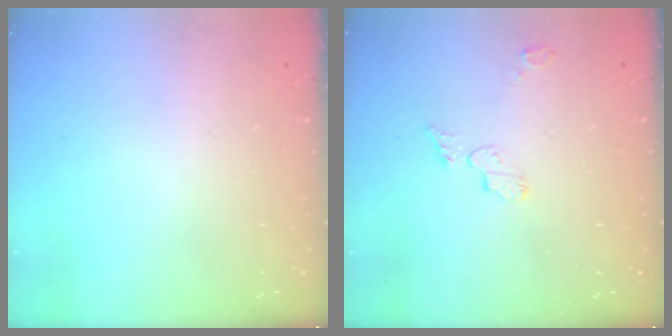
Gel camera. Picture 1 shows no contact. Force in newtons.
{"total": 5.4, "press": 5.4, "slide": 0.2}